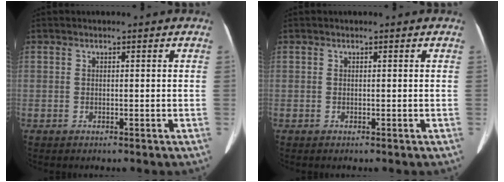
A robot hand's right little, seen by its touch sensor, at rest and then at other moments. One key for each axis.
{"total": 0.0}